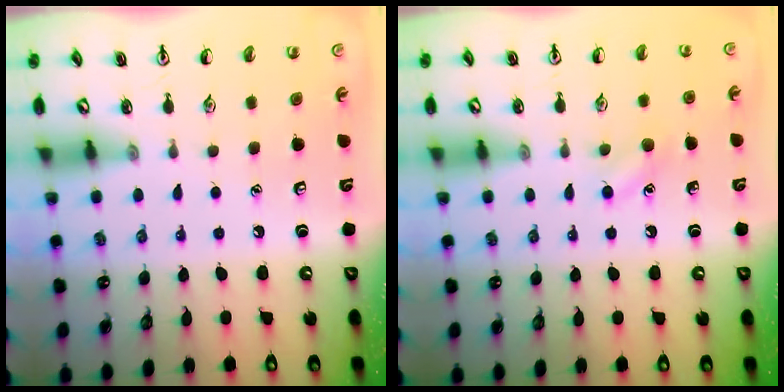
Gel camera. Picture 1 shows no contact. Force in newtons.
{"total": 6.9, "press": 6.7, "slide": 1.8}